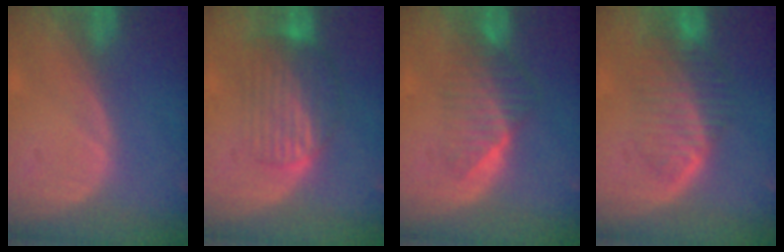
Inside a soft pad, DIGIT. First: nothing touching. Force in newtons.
{"total": 7.6, "press": 7.0, "slide": 3.1}
{"total": 6.6, "press": 5.8, "slide": 3.2}
{"total": 7.4, "press": 6.8, "slide": 3.0}